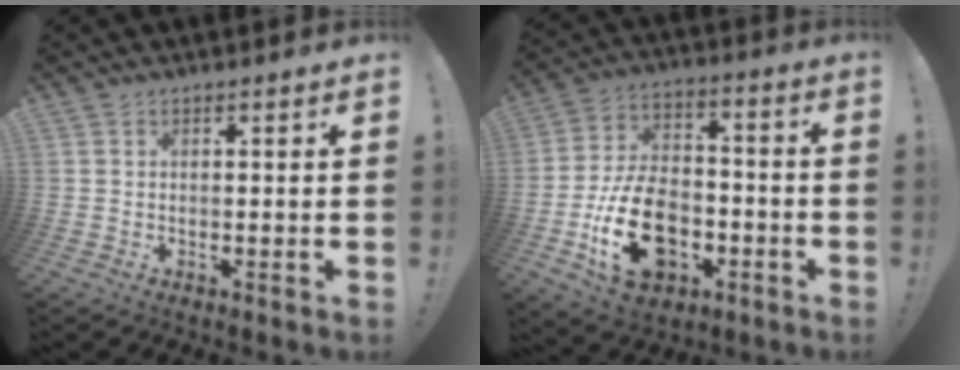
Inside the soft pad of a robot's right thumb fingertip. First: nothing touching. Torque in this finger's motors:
{"motor_torque": [2.11, 2.24, 1.35, -1.42, 0.06]}